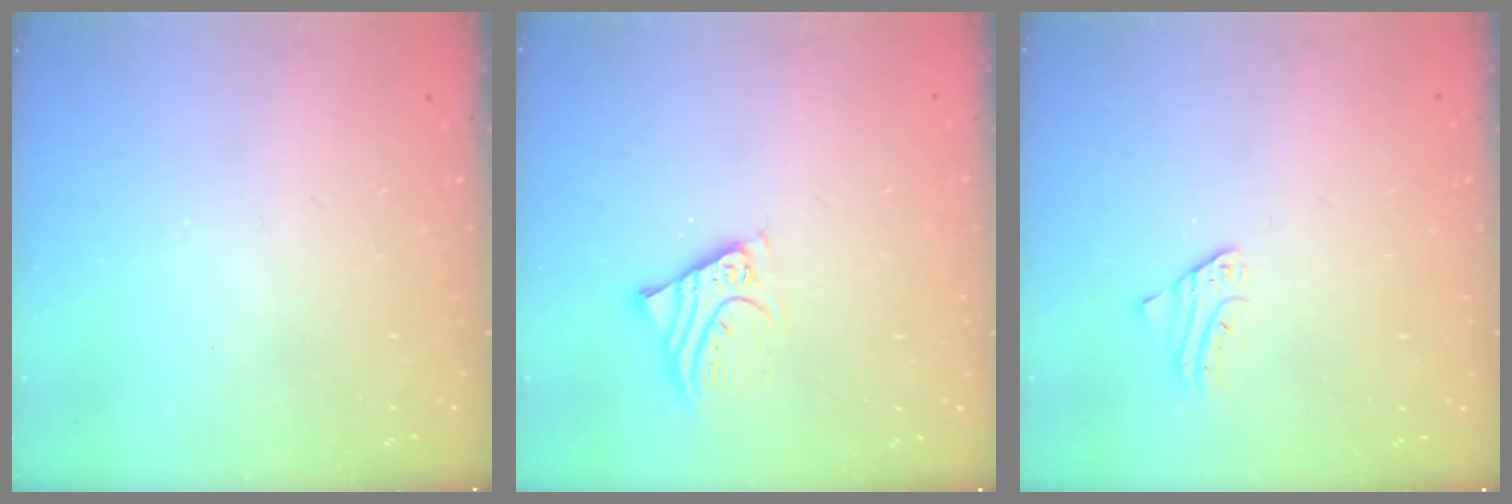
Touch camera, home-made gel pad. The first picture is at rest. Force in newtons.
{"total": 4.4, "press": 4.4, "slide": 0.3}
{"total": 1.5, "press": 1.5, "slide": 0.1}